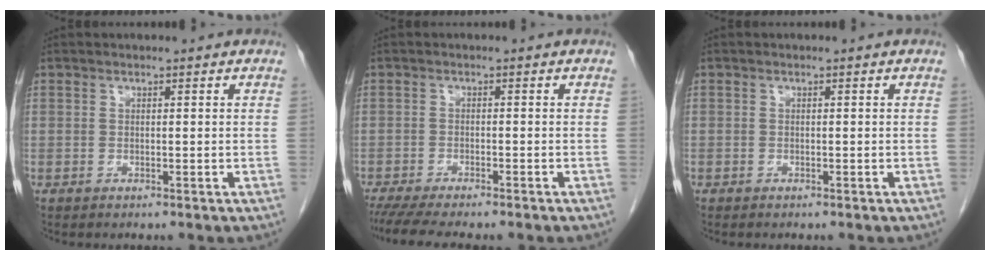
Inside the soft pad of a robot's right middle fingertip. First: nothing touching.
{"total": 8.8, "force": [-7.5, 1.1, 4.6], "torque": [-0.064, -0.012, -0.112]}
{"total": 0.0}